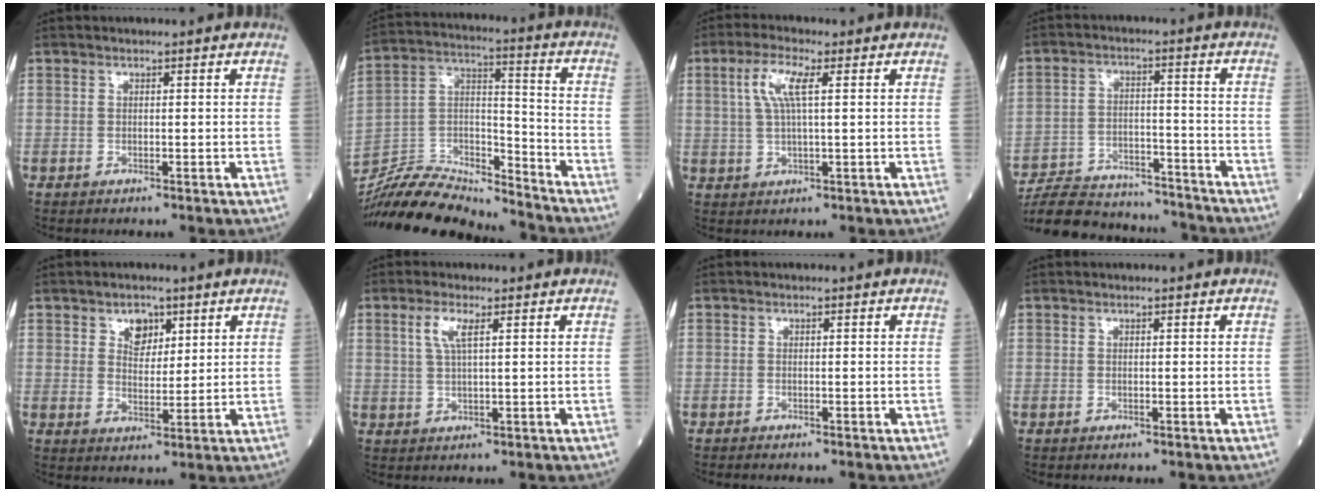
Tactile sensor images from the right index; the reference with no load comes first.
{"total": 17.5, "force": [-16.9, 2.2, 4.2], "torque": [-0.076, 0.031, -0.293]}
{"total": 5.6, "force": [1.9, 1.0, 5.2], "torque": [-0.116, 0.011, 0.041]}
{"total": 18.4, "force": [-17.4, 3.7, 4.8], "torque": [-0.112, 0.004, -0.257]}
{"total": 4.2, "force": [2.4, 2.6, 2.3], "torque": [-0.036, 0.003, 0.045]}
{"total": 3.6, "force": [1.6, 0.6, 3.1], "torque": [-0.071, 0.004, 0.035]}
{"total": 0.7, "force": [-0.6, 0.1, 0.3], "torque": [-0.007, -0.001, -0.007]}
{"total": 0.0}